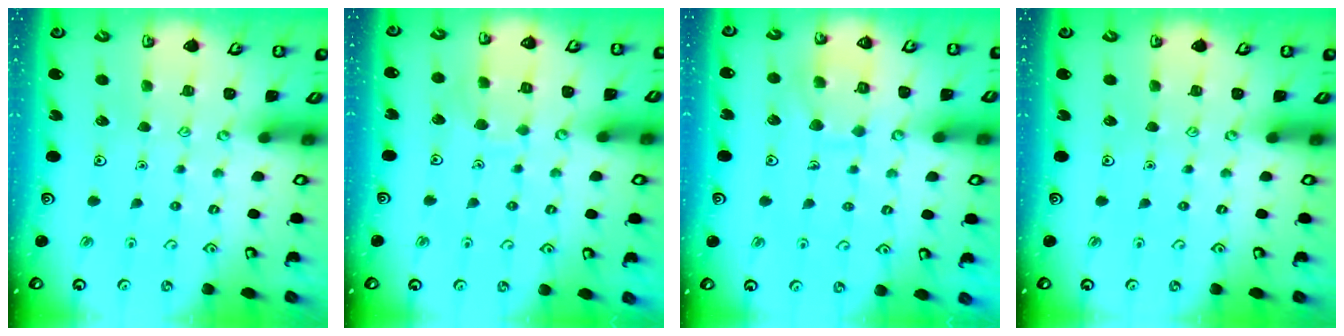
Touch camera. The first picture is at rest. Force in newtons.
{"total": 5.7, "press": 5.7, "slide": 0.4}
{"total": 9.8, "press": 9.8, "slide": 1.0}
{"total": 0.0}